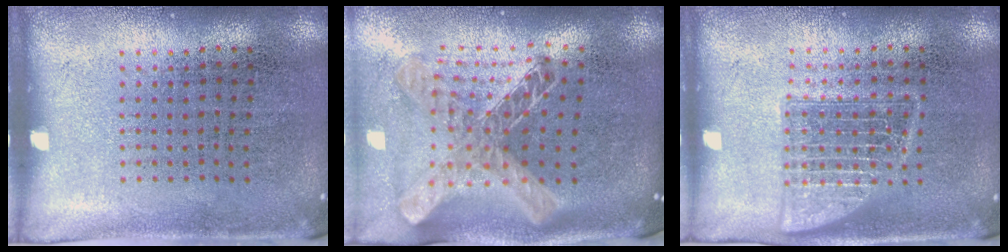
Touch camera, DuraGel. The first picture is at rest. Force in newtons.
{"total": 1.9, "press": 1.6, "slide": 1.1}
{"total": 2.5, "press": 2.5, "slide": 0.3}